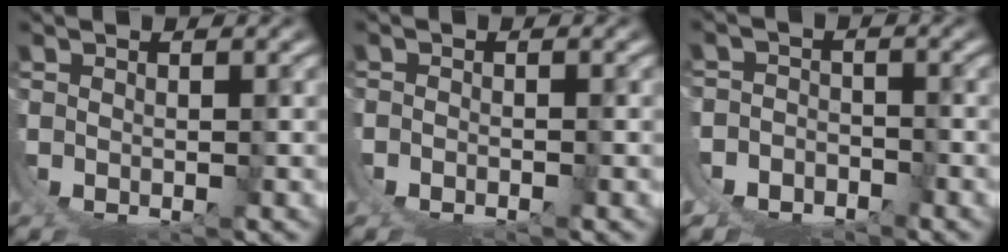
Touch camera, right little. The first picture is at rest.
{"total": 1.1, "force": [-0.4, 0.9, 0.5], "torque": [-0.012, 0.001, -0.007]}
{"total": 4.5, "force": [-0.3, 4.2, 1.5], "torque": [-0.050, -0.018, -0.005]}